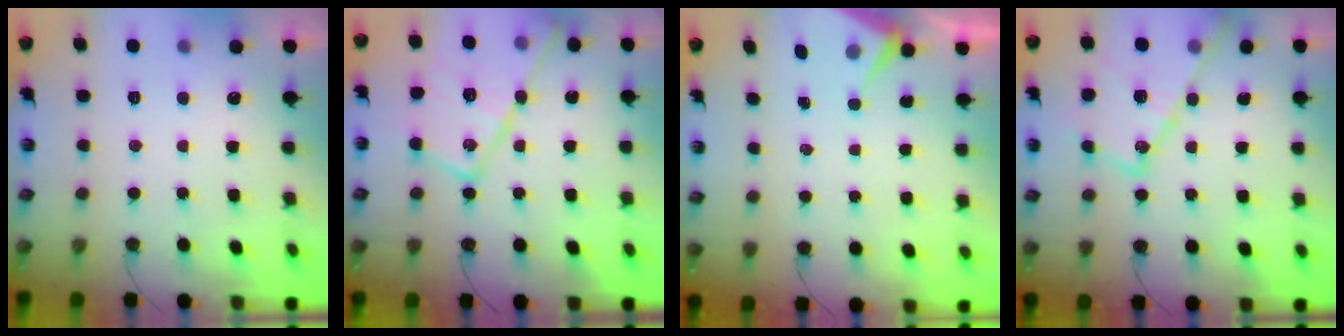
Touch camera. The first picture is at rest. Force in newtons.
{"total": 21.2, "press": 21.1, "slide": 1.9}
{"total": 4.2, "press": 4.1, "slide": 0.5}
{"total": 18.1, "press": 18.1, "slide": 1.0}